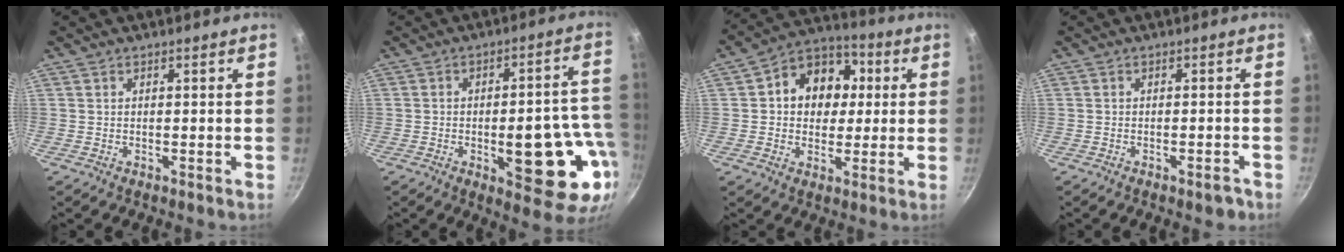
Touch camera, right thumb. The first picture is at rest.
{"total": 18.1, "force": [-4.9, 7.1, 15.9], "torque": [-0.160, 0.029, -0.061]}
{"total": 13.4, "force": [2.2, 10.7, 7.7], "torque": [-0.077, 0.017, 0.019]}
{"total": 2.4, "force": [-1.5, 1.0, 1.6], "torque": [-0.017, 0.016, -0.012]}